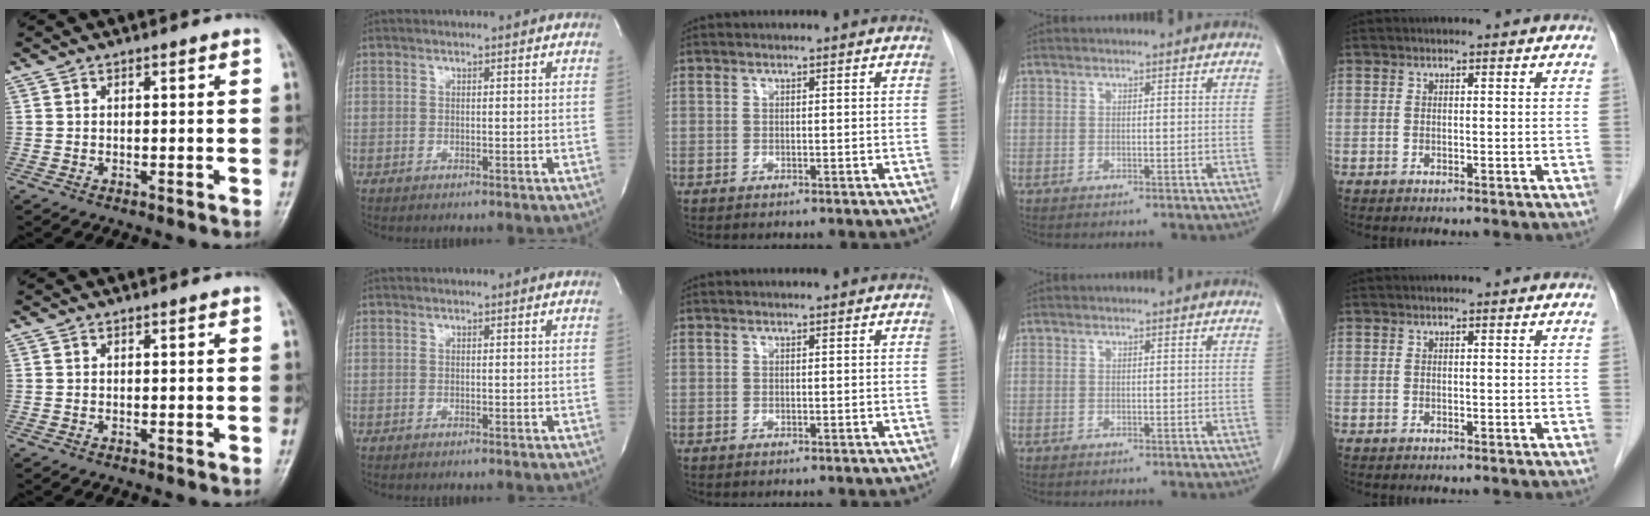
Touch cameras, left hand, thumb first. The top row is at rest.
{}